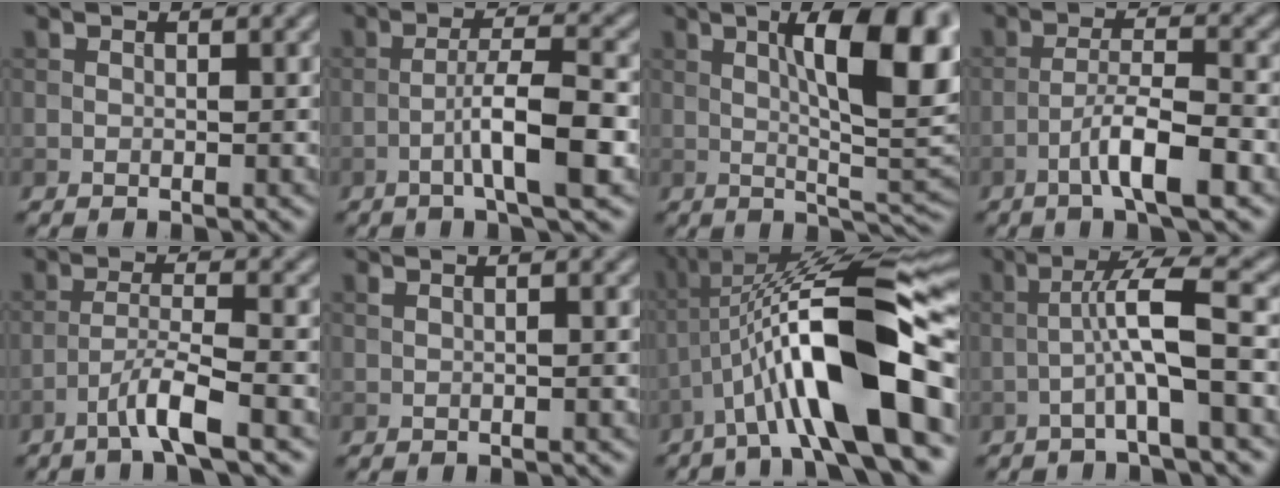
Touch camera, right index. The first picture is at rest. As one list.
[{"total": 5.6, "force": [-2.0, 0.7, 5.2], "torque": [-0.085, 0.015, -0.040]}, {"total": 12.2, "force": [2.9, 3.5, 11.4], "torque": [-0.158, 0.001, 0.044]}, {"total": 5.3, "force": [-2.7, 0.8, 4.5], "torque": [-0.077, 0.011, -0.051]}, {"total": 4.2, "force": [-2.5, 0.3, 3.3], "torque": [-0.060, 0.011, -0.056]}, {"total": 1.0, "force": [0.2, 0.3, 1.0], "torque": [-0.019, 0.004, 0.002]}, {"total": 12.9, "force": [-3.4, 2.9, 12.1], "torque": [-0.206, 0.020, -0.057]}, {"total": 5.4, "force": [-1.5, 0.2, 5.2], "torque": [-0.090, 0.023, -0.034]}]